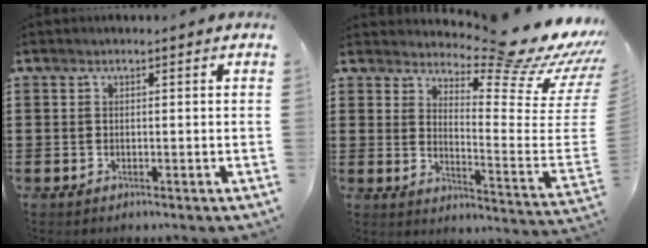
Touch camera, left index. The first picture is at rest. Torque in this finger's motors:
{"motor_torque": [-0.04, -0.12, 0.26, 0.01]}